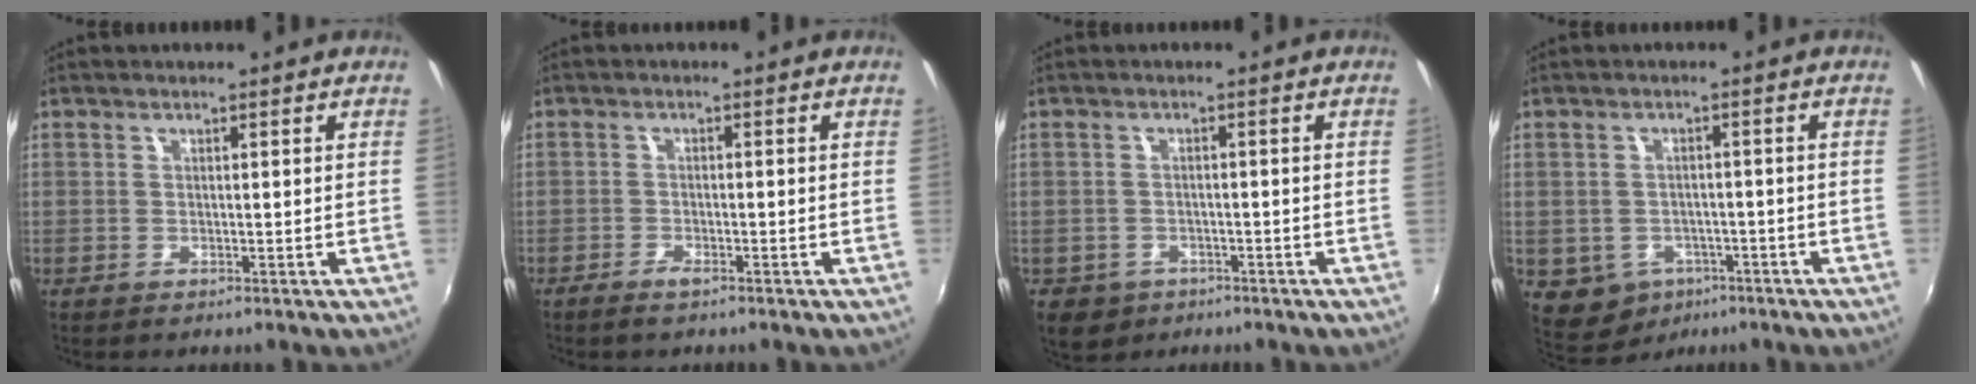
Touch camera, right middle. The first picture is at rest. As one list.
[{"total": 2.3, "force": [-1.9, 0.5, 1.2], "torque": [-0.036, -0.003, -0.038]}, {"total": 5.3, "force": [-2.6, 4.2, 1.9], "torque": [-0.050, -0.007, -0.035]}, {"total": 7.7, "force": [-3.7, 6.2, 2.6], "torque": [-0.077, -0.005, -0.040]}]